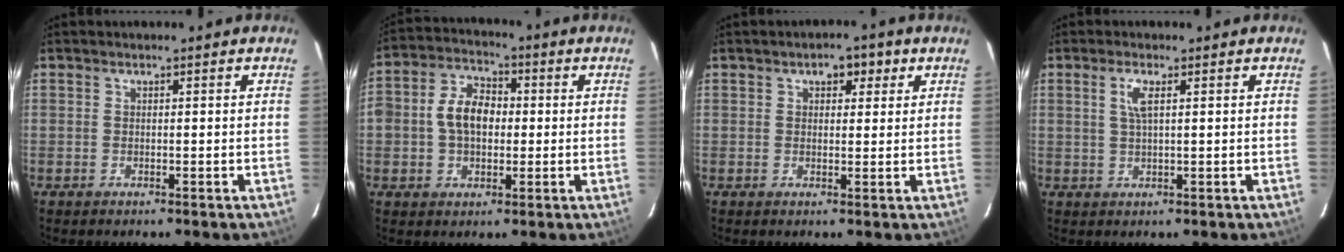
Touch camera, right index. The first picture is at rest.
{"total": 8.8, "force": [0.0, 6.2, 6.2], "torque": [-0.123, 0.027, 0.000]}
{"total": 3.7, "force": [1.7, 2.3, 2.3], "torque": [-0.031, 0.016, 0.023]}
{"total": 2.8, "force": [1.0, 0.5, 2.6], "torque": [-0.054, 0.002, 0.019]}